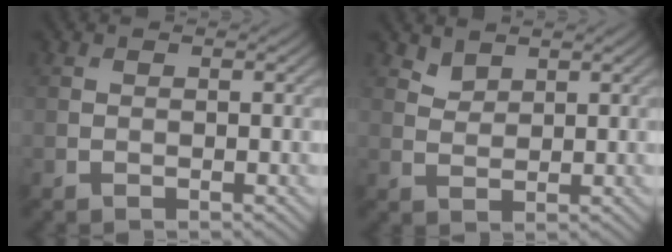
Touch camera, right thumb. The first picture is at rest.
{"total": 1.9, "force": [1.7, 0.8, 0.5], "torque": [-0.013, -0.005, 0.040]}